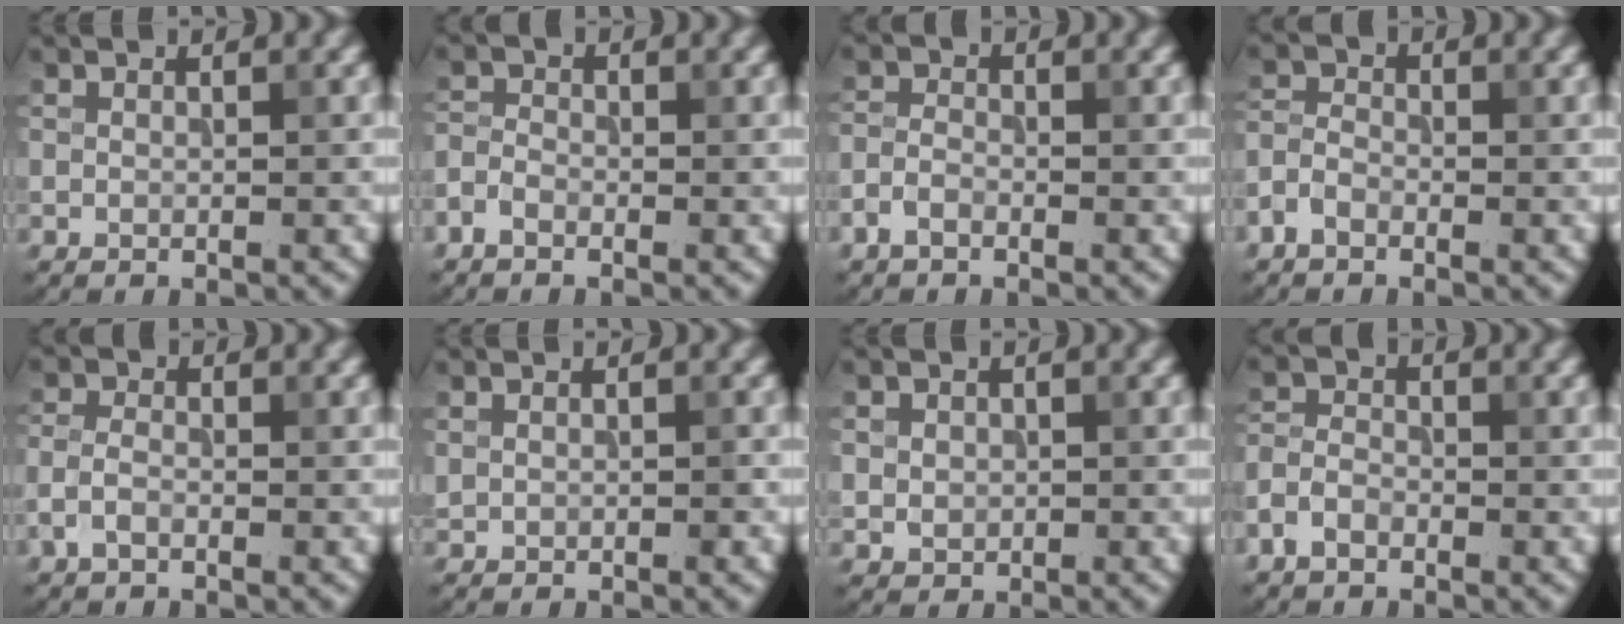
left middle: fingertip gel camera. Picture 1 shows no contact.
{"total": 1.6, "force": [-1.1, 0.9, 0.7], "torque": [-0.013, 0.003, -0.031]}
{"total": 1.7, "force": [-1.2, 0.9, 0.9], "torque": [-0.019, 0.004, -0.030]}
{"total": 2.1, "force": [-1.4, 1.2, 1.0], "torque": [-0.022, 0.004, -0.038]}
{"total": 1.8, "force": [-0.9, 1.0, 1.2], "torque": [-0.025, 0.005, -0.024]}
{"total": 0.6, "force": [0.1, 0.3, 0.5], "torque": [-0.011, -0.002, 0.007]}
{"total": 1.6, "force": [0.2, 1.5, 0.6], "torque": [-0.010, -0.006, 0.008]}
{"total": 2.4, "force": [-1.5, 1.5, 1.1], "torque": [-0.024, 0.004, -0.040]}